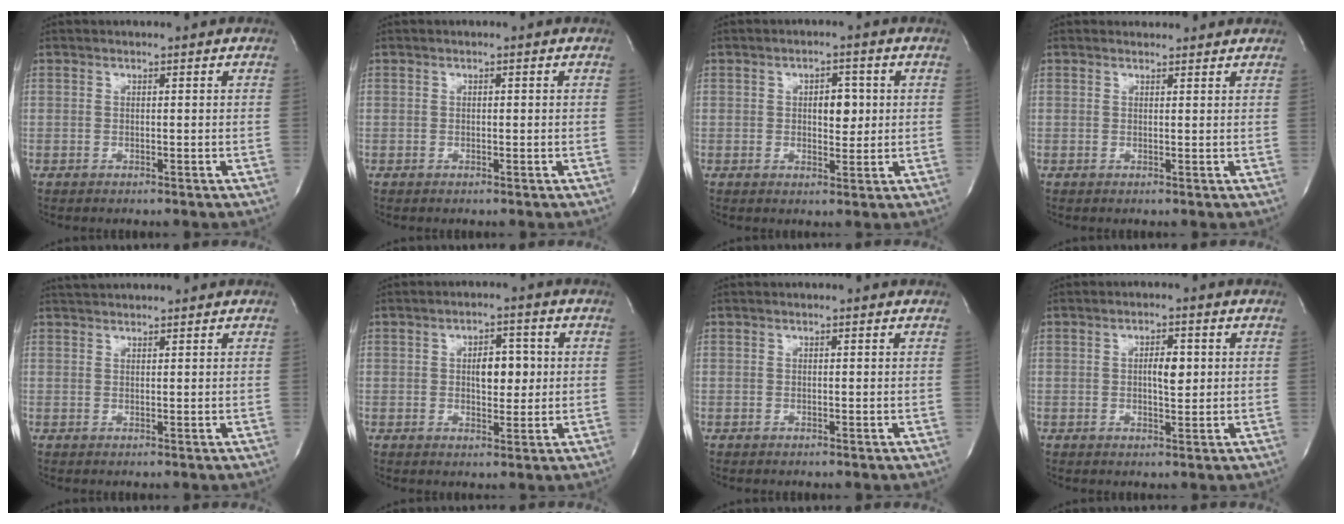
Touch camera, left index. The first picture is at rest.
{"total": 0.0}
{"total": 3.9, "force": [0.5, 2.1, 3.3], "torque": [-0.045, 0.001, 0.008]}
{"total": 2.7, "force": [2.6, 0.8, 0.1], "torque": [-0.010, 0.010, 0.027]}
{"total": 4.1, "force": [4.0, 0.2, 1.0], "torque": [-0.019, 0.032, 0.065]}
{"total": 4.9, "force": [0.5, 2.5, 4.2], "torque": [-0.059, 0.004, 0.011]}
{"total": 0.7, "force": [0.7, 0.0, 0.0], "torque": [-0.006, -0.002, 0.003]}
{"total": 3.3, "force": [0.4, 1.2, 3.0], "torque": [-0.049, -0.001, 0.005]}